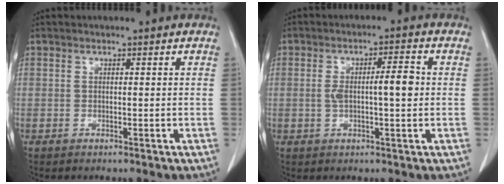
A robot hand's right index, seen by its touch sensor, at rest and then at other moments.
{"total": 5.8, "force": [0.2, 1.2, 5.7], "torque": [-0.100, 0.012, 0.004]}